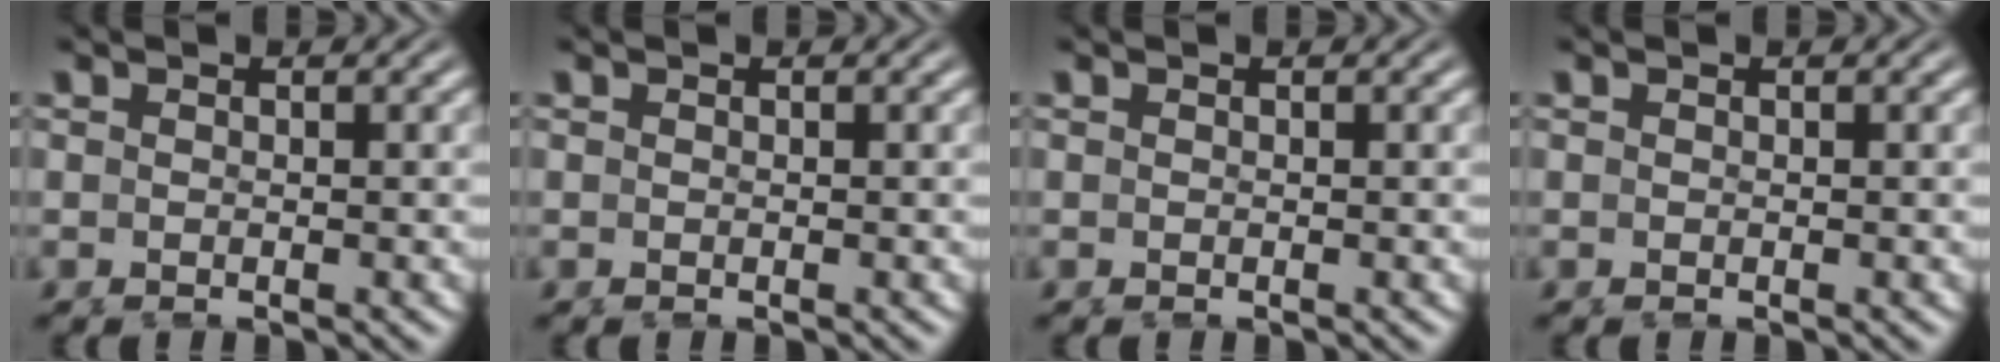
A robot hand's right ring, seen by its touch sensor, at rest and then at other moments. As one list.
[{"total": 0.0}, {"total": 0.0}, {"total": 0.0}]